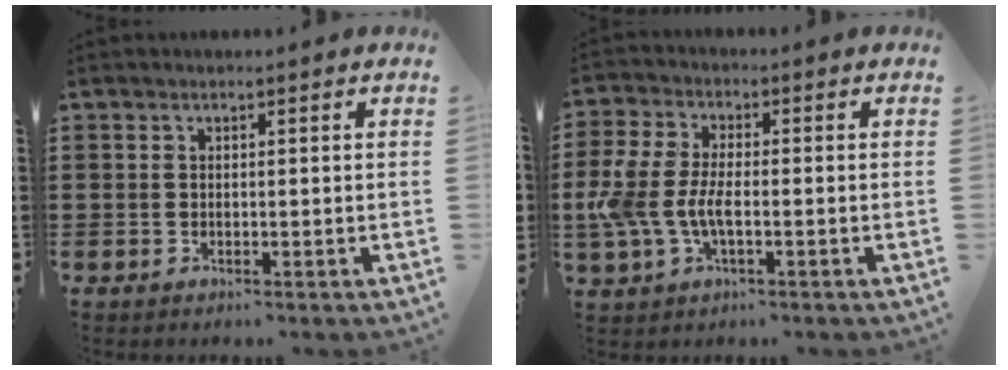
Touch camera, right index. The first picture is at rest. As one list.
[{"total": 6.5, "force": [-1.6, 3.4, 5.3], "torque": [-0.142, -0.007, -0.040]}]